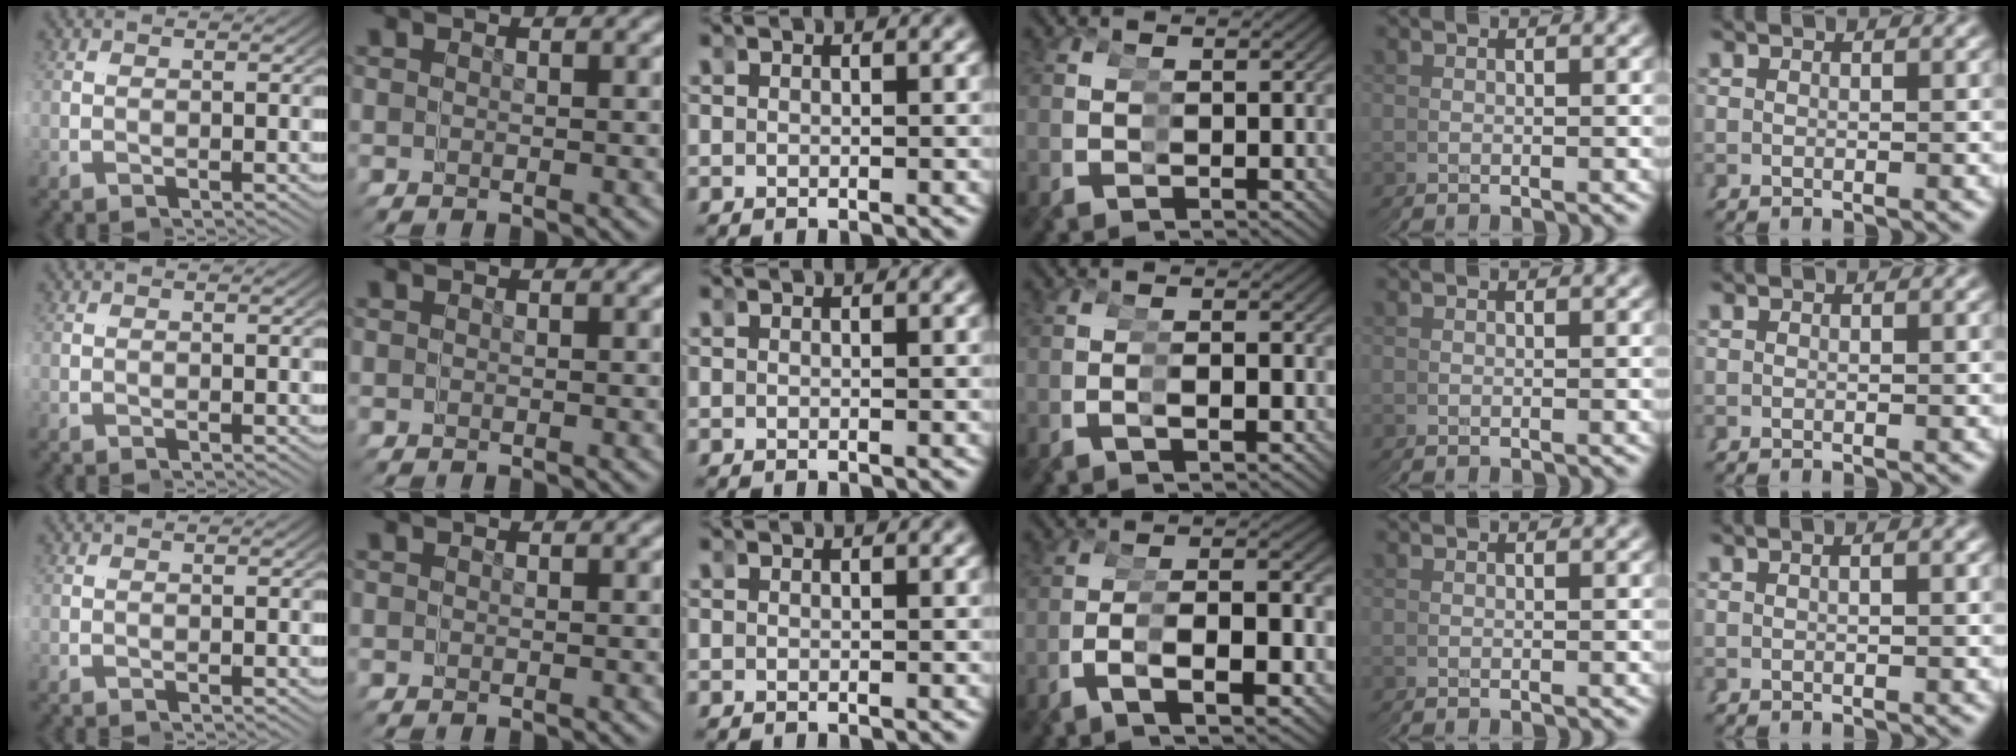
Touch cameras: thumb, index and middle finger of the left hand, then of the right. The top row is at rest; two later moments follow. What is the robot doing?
{"motion": "grasp_and_lifting", "object": "bandage"}